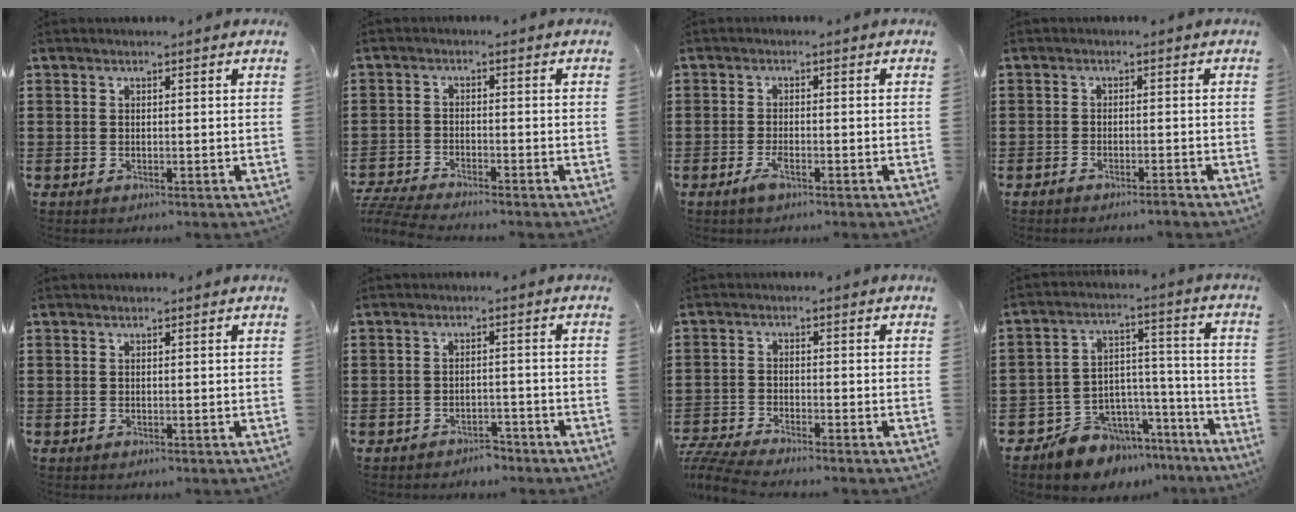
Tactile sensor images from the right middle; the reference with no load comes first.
{"total": 4.1, "force": [-4.0, 0.0, 1.1], "torque": [-0.040, -0.013, -0.085]}
{"total": 2.5, "force": [-1.4, 0.6, 2.0], "torque": [-0.049, -0.005, -0.031]}
{"total": 1.5, "force": [-1.4, -0.1, 0.5], "torque": [-0.009, 0.000, -0.026]}
{"total": 0.0}
{"total": 2.4, "force": [-2.3, 0.4, 0.0], "torque": [-0.009, 0.001, -0.050]}
{"total": 4.3, "force": [-4.1, 0.0, 1.4], "torque": [-0.053, -0.018, -0.088]}
{"total": 8.0, "force": [-7.0, 3.8, 0.0], "torque": [-0.013, 0.016, -0.133]}